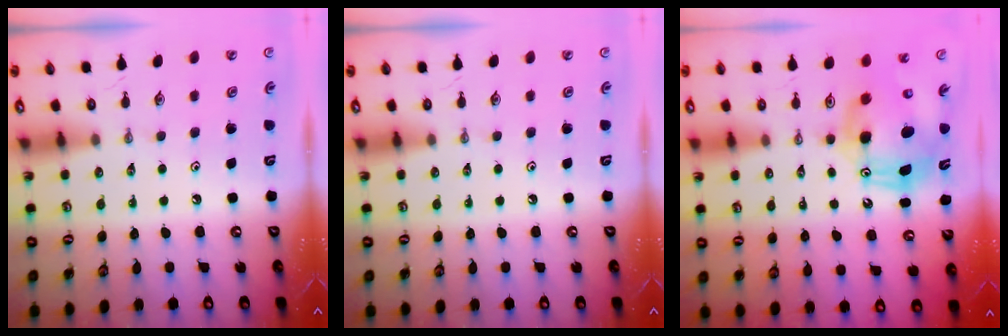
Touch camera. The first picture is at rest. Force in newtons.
{"total": 0.0}
{"total": 12.1, "press": 11.9, "slide": 2.3}